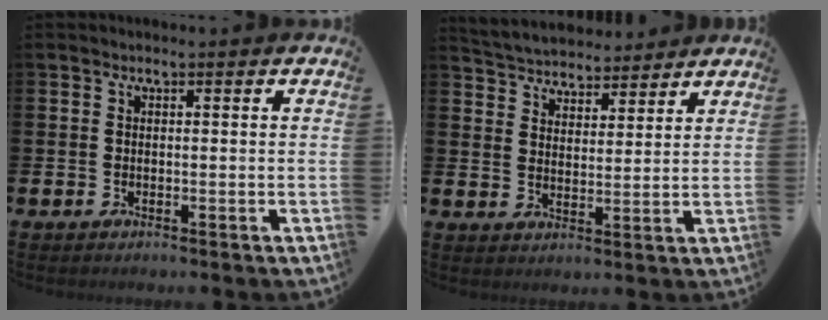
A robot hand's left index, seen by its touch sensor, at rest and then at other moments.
{"total": 4.9, "force": [4.7, 1.2, -0.3], "torque": [-0.019, -0.026, 0.084]}